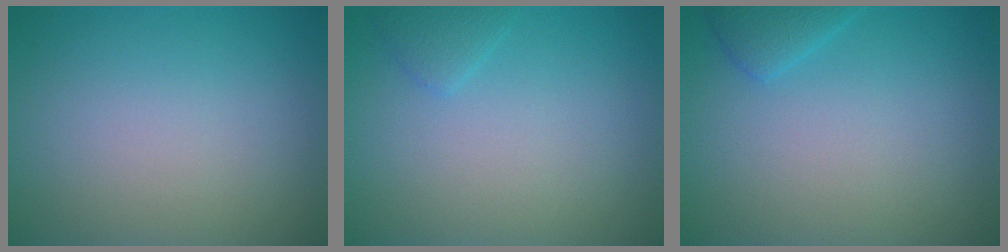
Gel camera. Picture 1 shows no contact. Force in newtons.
{"total": 1.1, "press": 1.1, "slide": 0.1}
{"total": 1.5, "press": 1.5, "slide": 0.2}